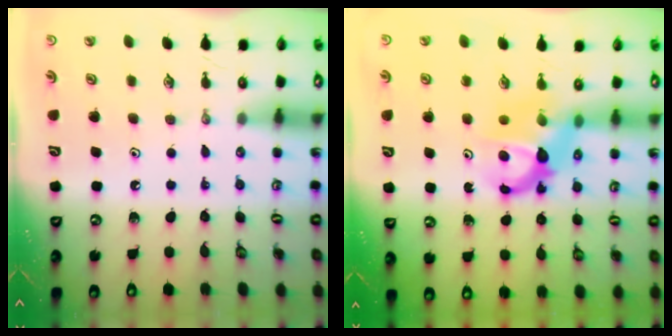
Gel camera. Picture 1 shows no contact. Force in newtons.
{"total": 6.6, "press": 6.6, "slide": 0.5}